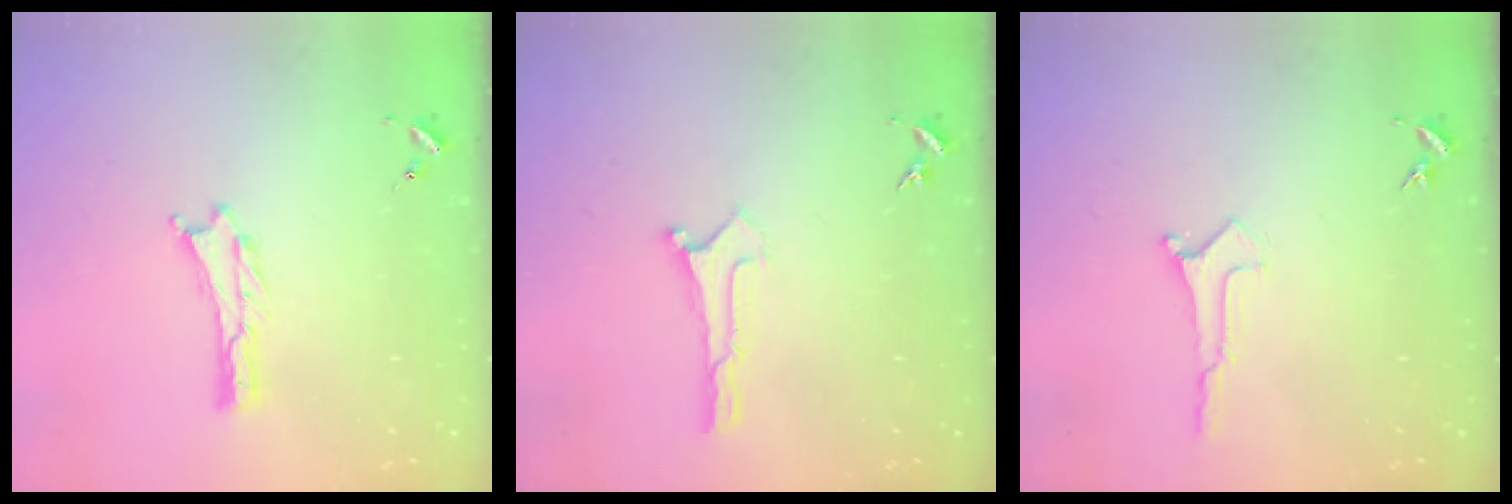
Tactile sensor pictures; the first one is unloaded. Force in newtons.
{"total": 0.0}
{"total": 0.0}